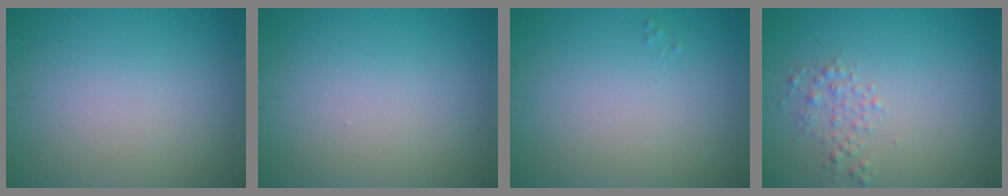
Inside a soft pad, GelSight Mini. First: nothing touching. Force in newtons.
{"total": 0.0}
{"total": 0.0}
{"total": 1.5, "press": 1.5, "slide": 0.0}